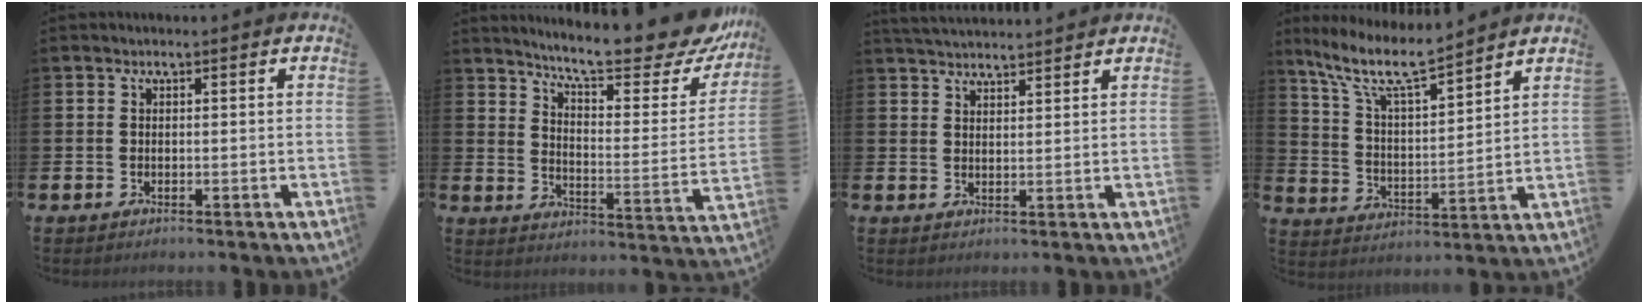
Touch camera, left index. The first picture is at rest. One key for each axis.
{"total": 10.1, "fx": 9.0, "fy": 1.6, "fz": 4.4, "tx": -0.089, "ty": -0.074, "tz": 0.145}
{"total": 3.3, "fx": 3.3, "fy": 0.2, "fz": 0.2, "tx": -0.013, "ty": -0.014, "tz": 0.061}
{"total": 9.5, "fx": 8.2, "fy": 1.5, "fz": 4.6, "tx": -0.127, "ty": -0.039, "tz": 0.143}